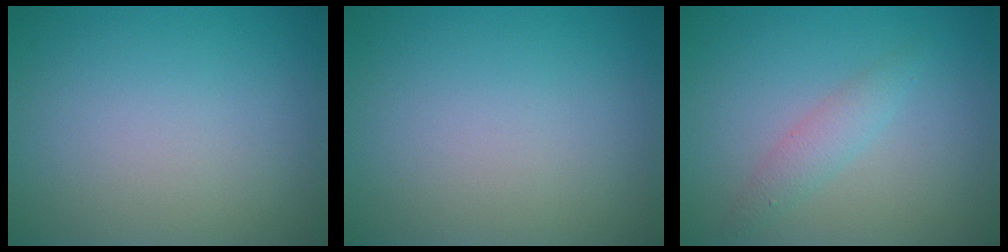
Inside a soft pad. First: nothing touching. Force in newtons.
{"total": 0.0}
{"total": 1.7, "press": 1.7, "slide": 0.0}